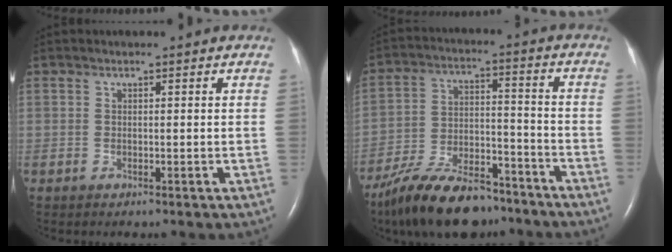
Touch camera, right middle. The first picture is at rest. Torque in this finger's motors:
{"motor_torque": [0.44, -0.45, 0.23, 0.07]}